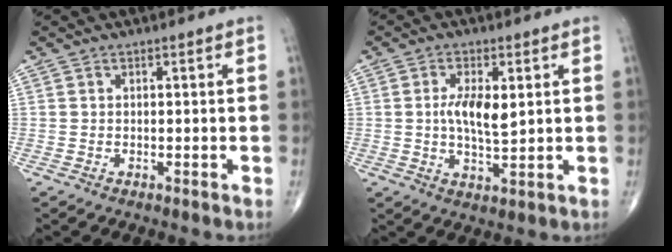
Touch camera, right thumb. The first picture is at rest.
{"total": 6.7, "force": [1.1, 2.6, 6.1], "torque": [-0.104, -0.012, 0.019]}